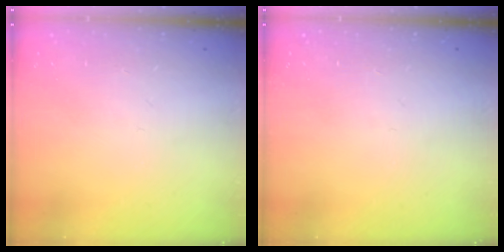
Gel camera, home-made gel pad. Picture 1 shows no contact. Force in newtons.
{"total": 0.0}